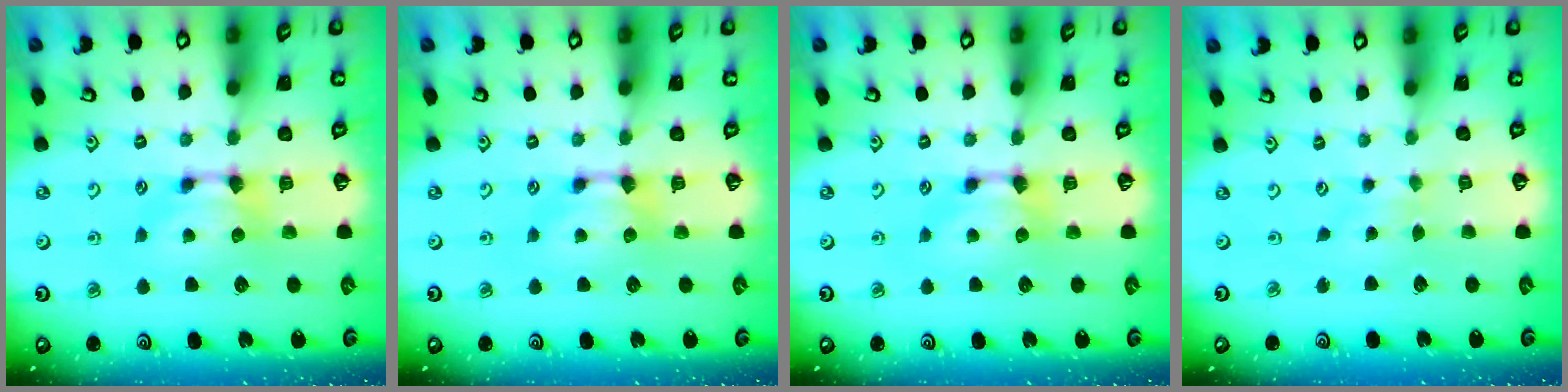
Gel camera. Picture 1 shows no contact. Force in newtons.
{"total": 0.0}
{"total": 0.0}
{"total": 2.8, "press": 2.8, "slide": 0.2}